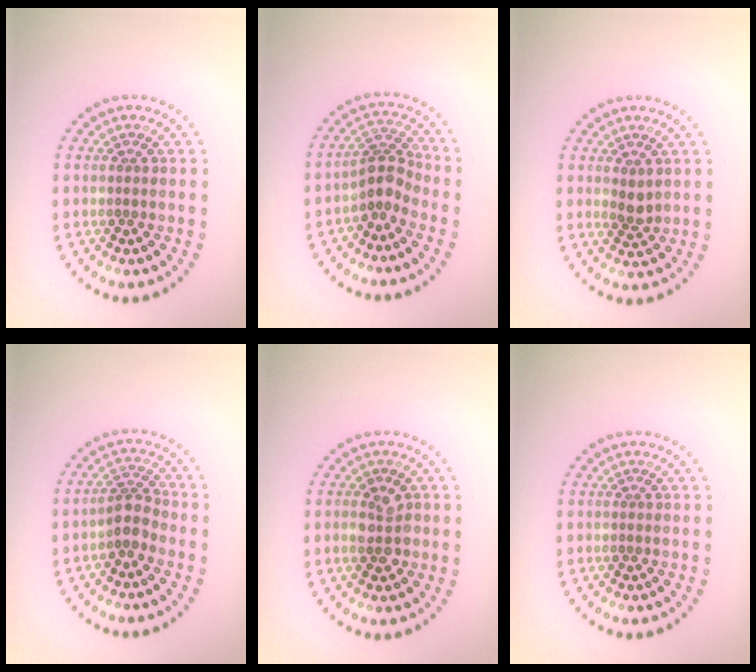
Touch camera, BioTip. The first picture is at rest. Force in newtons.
{"total": 2.8, "press": 2.2, "slide": 1.8}
{"total": 1.3, "press": 1.3, "slide": 0.5}
{"total": 2.4, "press": 1.9, "slide": 1.5}
{"total": 2.6, "press": 2.6, "slide": 0.0}
{"total": 0.0}